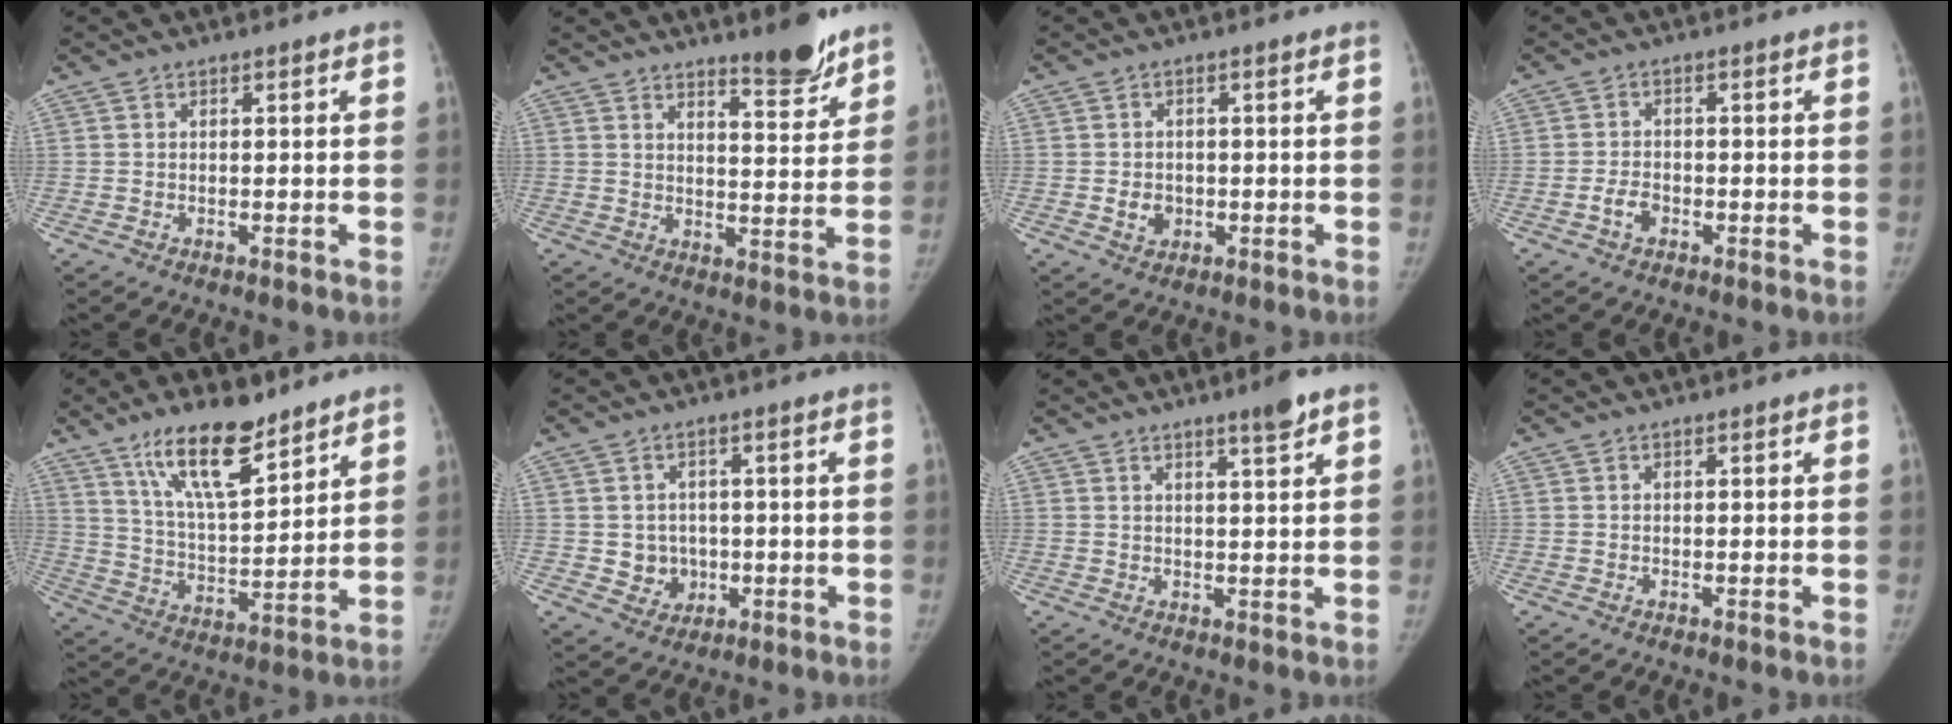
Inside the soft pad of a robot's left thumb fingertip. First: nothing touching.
{"total": 7.7, "force": [6.3, 1.6, 4.1], "torque": [-0.039, -0.055, 0.095]}
{"total": 3.3, "force": [-0.6, 2.7, 1.7], "torque": [-0.020, 0.001, -0.003]}
{"total": 2.9, "force": [-1.3, 1.9, 1.7], "torque": [-0.031, 0.012, -0.024]}
{"total": 14.8, "force": [10.2, 4.7, 9.6], "torque": [-0.144, -0.062, 0.189]}
{"total": 5.2, "force": [-0.4, 4.9, 1.9], "torque": [-0.004, 0.006, 0.004]}
{"total": 3.6, "force": [2.4, 0.0, 2.7], "torque": [-0.040, -0.016, 0.040]}
{"total": 0.0}